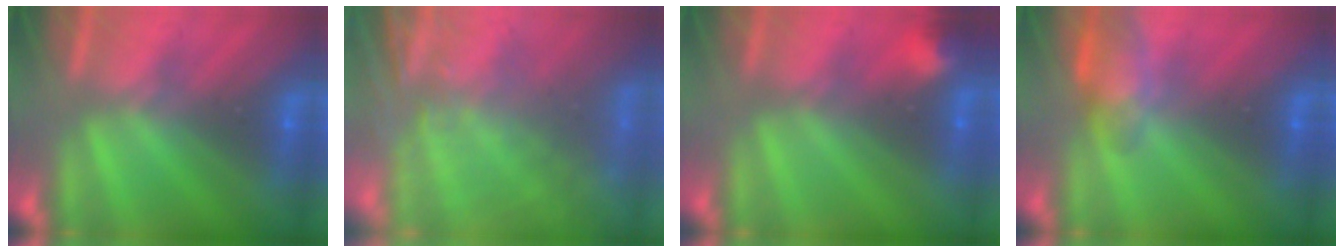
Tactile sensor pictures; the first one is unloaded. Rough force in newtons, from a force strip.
{"total": 6.1}
{"total": 2.8}
{"total": 3.9}